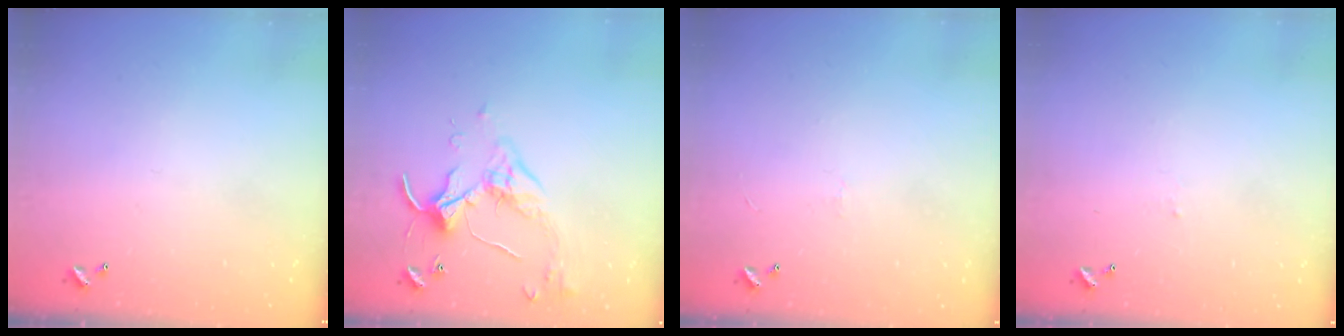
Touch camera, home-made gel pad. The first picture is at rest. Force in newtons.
{"total": 3.9, "press": 3.9, "slide": 0.1}
{"total": 0.7, "press": 0.3, "slide": 0.7}
{"total": 2.1, "press": 2.1, "slide": 0.2}